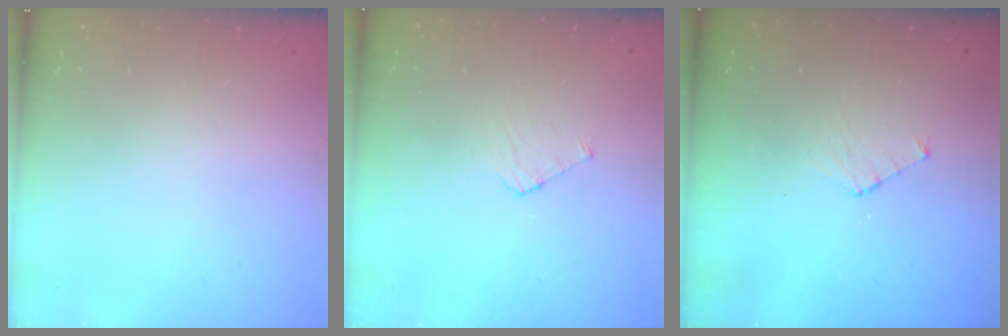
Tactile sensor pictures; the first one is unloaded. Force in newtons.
{"total": 3.5, "press": 3.5, "slide": 0.2}
{"total": 4.3, "press": 4.3, "slide": 0.4}